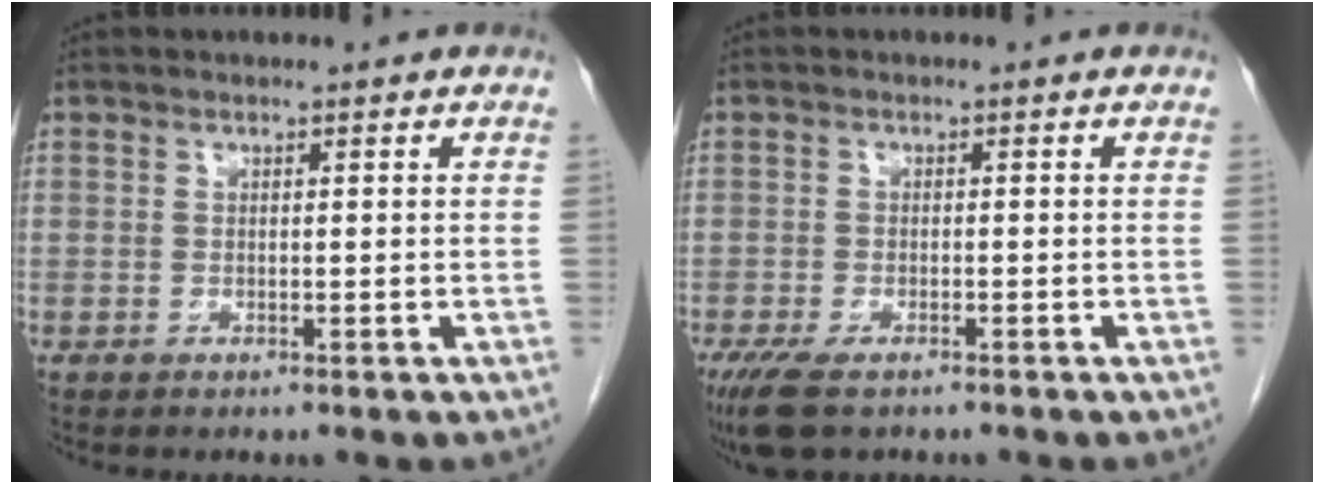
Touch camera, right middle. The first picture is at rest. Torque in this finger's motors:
{"motor_torque": [0.79, -0.93, 0.26, 0.08]}